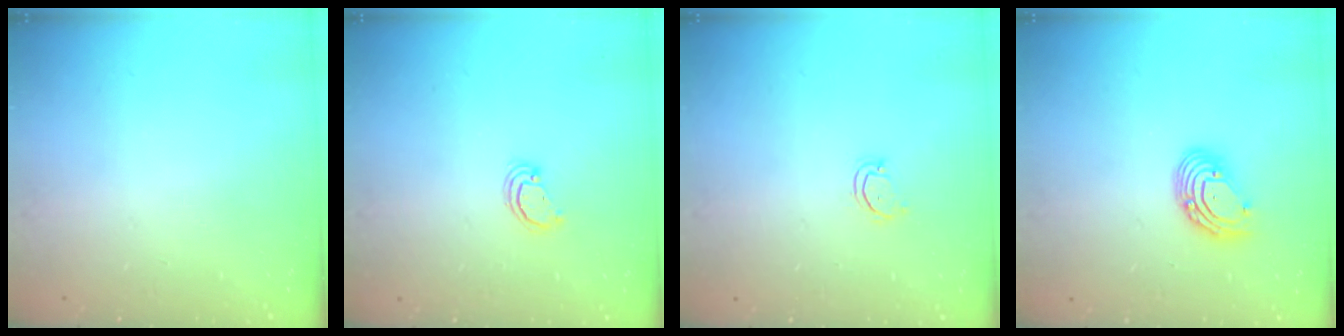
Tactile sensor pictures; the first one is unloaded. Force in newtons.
{"total": 2.5, "press": 2.5, "slide": 0.2}
{"total": 2.9, "press": 2.9, "slide": 0.3}
{"total": 8.3, "press": 8.2, "slide": 0.7}